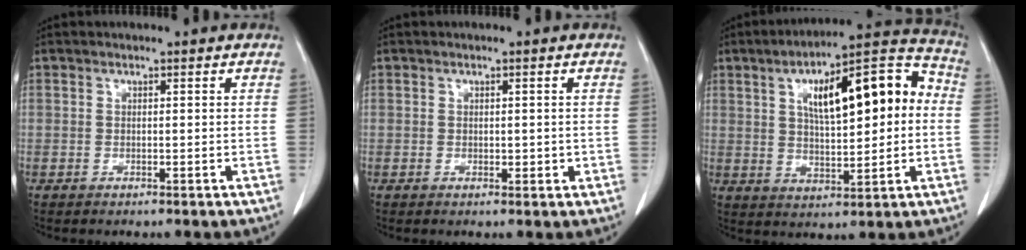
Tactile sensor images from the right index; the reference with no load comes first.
{"total": 1.3, "force": [0.1, 0.8, 1.0], "torque": [-0.006, 0.000, 0.008]}
{"total": 16.9, "force": [2.9, 5.0, 15.8], "torque": [-0.233, 0.043, 0.046]}